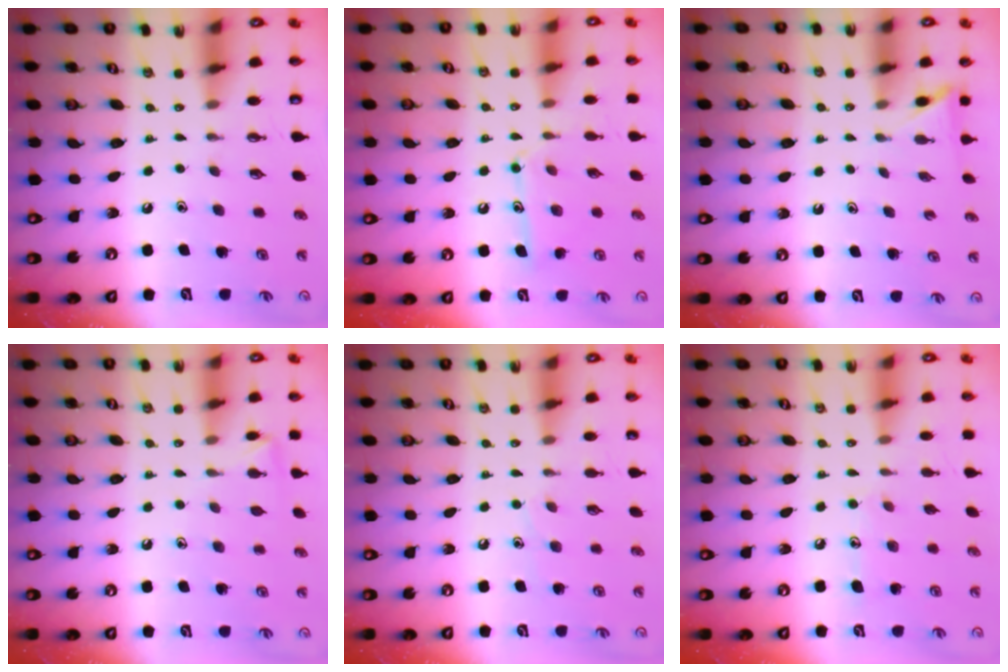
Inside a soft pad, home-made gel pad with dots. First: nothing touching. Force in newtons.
{"total": 11.1, "press": 11.1, "slide": 0.4}
{"total": 2.5, "press": 2.5, "slide": 0.3}
{"total": 3.9, "press": 3.9, "slide": 0.6}
{"total": 5.5, "press": 5.5, "slide": 0.6}
{"total": 7.0, "press": 7.0, "slide": 0.4}